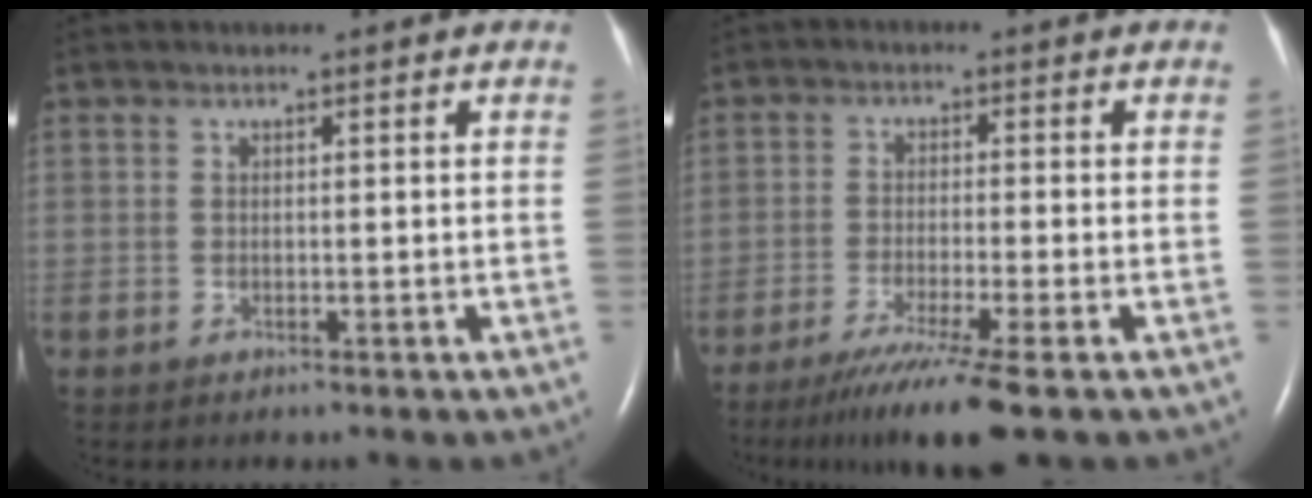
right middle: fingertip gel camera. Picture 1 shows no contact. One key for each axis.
{"total": 8.8, "fx": -6.2, "fy": -1.1, "fz": 6.2, "tx": -0.104, "ty": -0.029, "tz": -0.102}